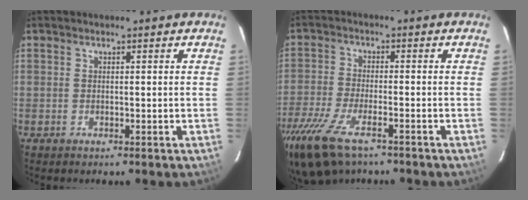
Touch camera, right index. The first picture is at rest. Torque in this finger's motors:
{"motor_torque": [1.17, -0.97, 0.58, 0.19]}